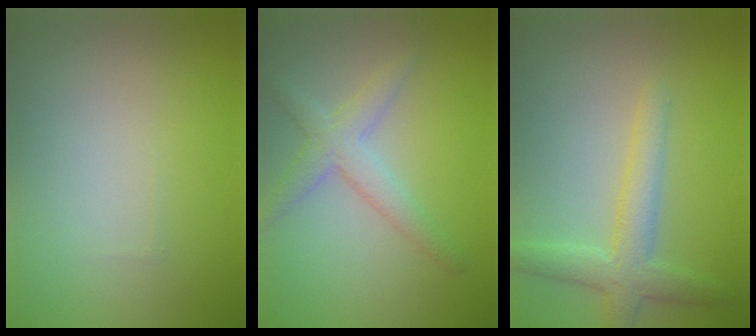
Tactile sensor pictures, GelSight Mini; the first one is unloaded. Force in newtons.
{"total": 3.0, "press": 3.0, "slide": 0.1}
{"total": 3.7, "press": 3.7, "slide": 0.1}